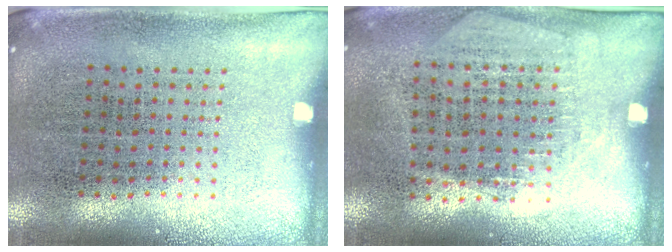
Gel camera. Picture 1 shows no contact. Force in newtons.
{"total": 1.3, "press": 1.2, "slide": 0.6}